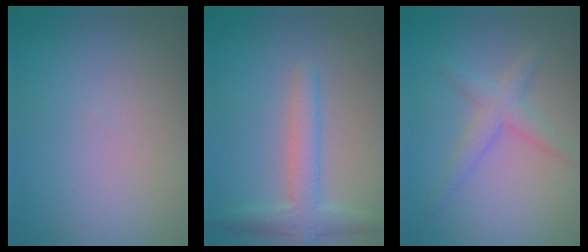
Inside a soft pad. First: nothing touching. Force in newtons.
{"total": 3.4, "press": 3.4, "slide": 0.2}
{"total": 2.6, "press": 2.6, "slide": 0.1}